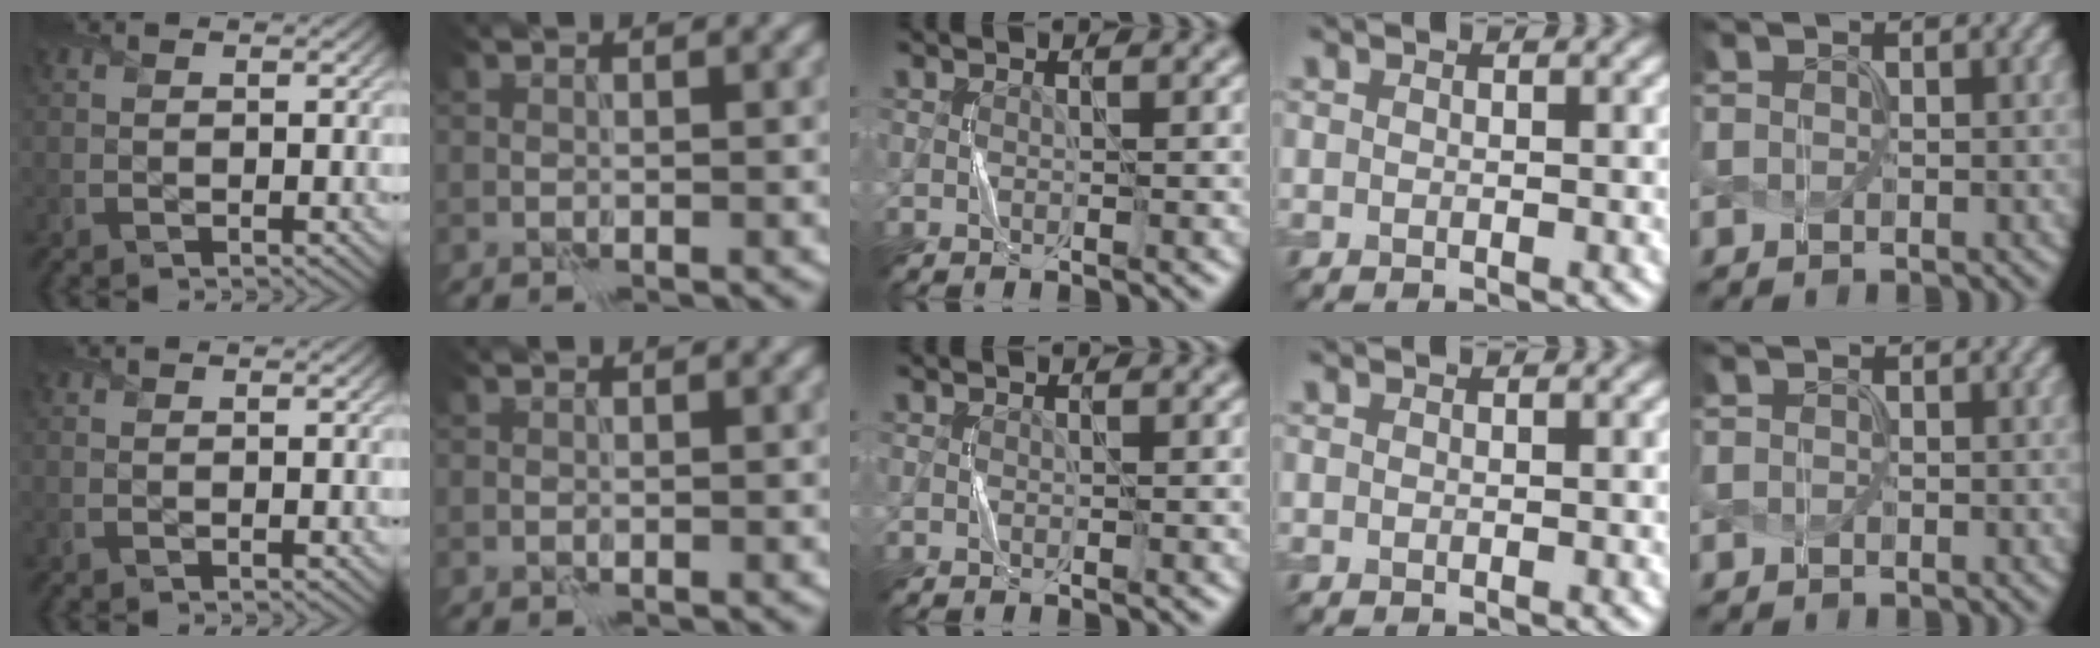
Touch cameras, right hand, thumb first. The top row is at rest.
{}